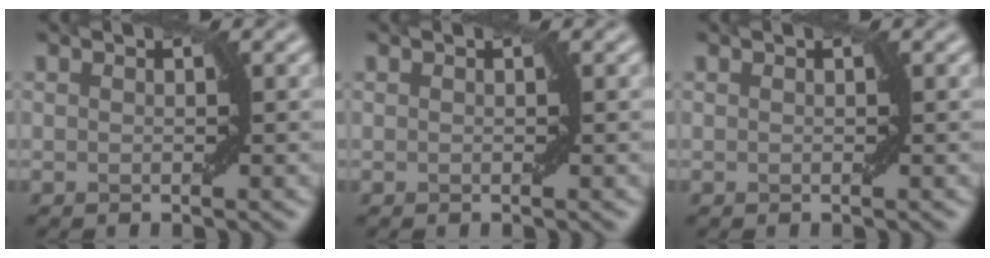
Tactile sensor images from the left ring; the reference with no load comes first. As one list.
[{"total": 0.0}, {"total": 0.0}]